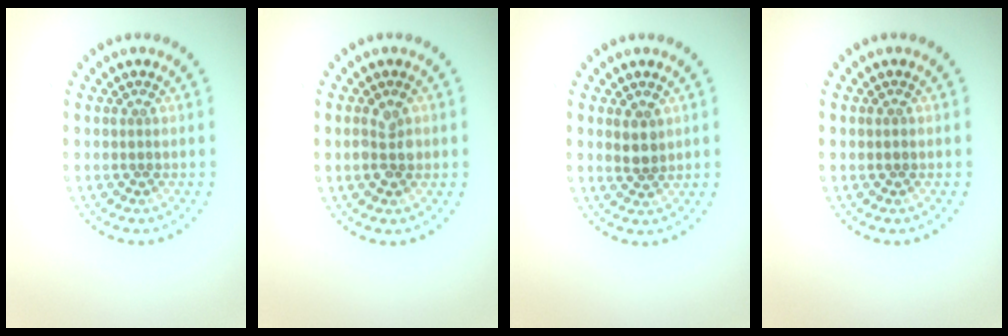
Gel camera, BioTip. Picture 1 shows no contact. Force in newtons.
{"total": 2.0, "press": 2.0, "slide": 0.2}
{"total": 1.8, "press": 1.6, "slide": 0.7}
{"total": 0.8, "press": 0.7, "slide": 0.1}